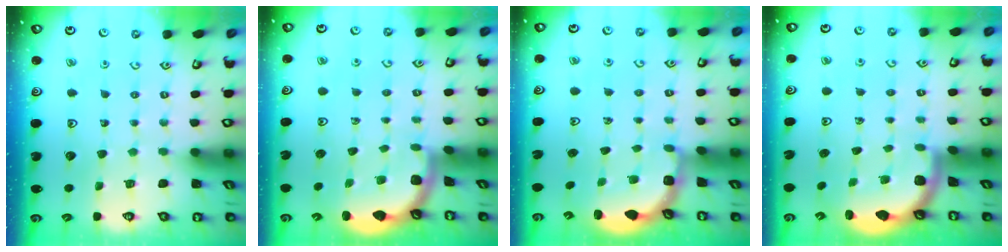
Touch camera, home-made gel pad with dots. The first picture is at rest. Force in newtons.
{"total": 1.9, "press": 1.9, "slide": 0.0}
{"total": 2.7, "press": 2.3, "slide": 1.4}
{"total": 1.6, "press": 1.6, "slide": 0.1}